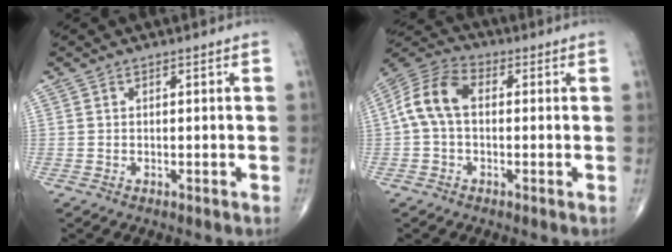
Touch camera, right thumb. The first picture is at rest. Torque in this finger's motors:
{"motor_torque": [1.01, 2.01, 0.57, -0.46, 0.10]}